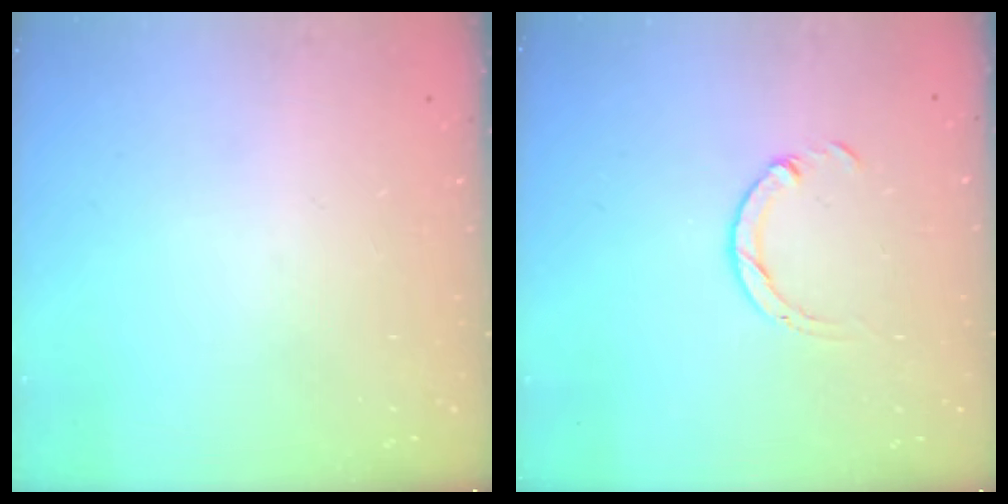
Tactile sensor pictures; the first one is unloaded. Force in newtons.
{"total": 4.6, "press": 4.6, "slide": 0.3}